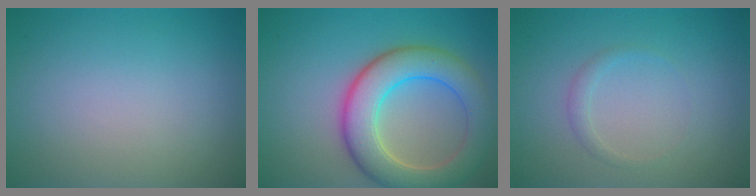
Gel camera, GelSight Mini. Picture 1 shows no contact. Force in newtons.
{"total": 7.7, "press": 7.7, "slide": 0.5}
{"total": 1.0, "press": 1.0, "slide": 0.1}